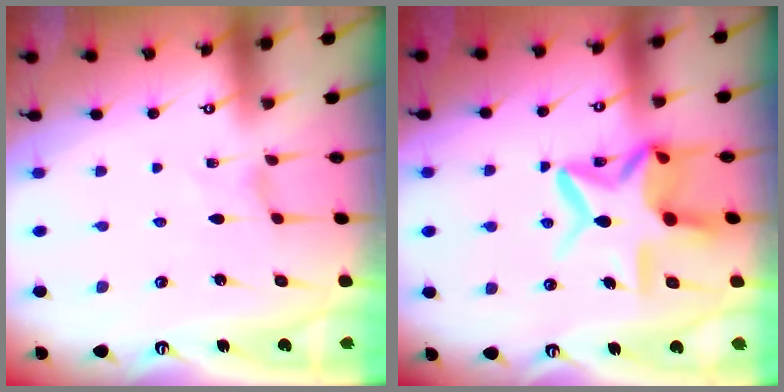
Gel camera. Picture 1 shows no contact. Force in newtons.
{"total": 15.2, "press": 15.1, "slide": 1.1}